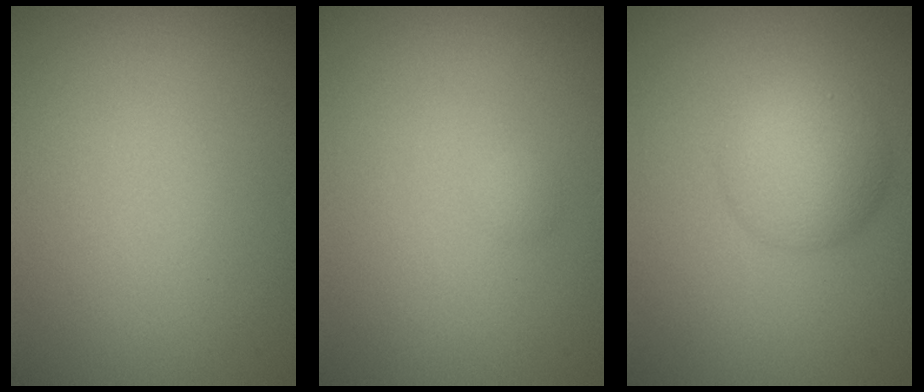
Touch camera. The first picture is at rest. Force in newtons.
{"total": 0.5, "press": 0.5, "slide": 0.0}
{"total": 4.7, "press": 4.7, "slide": 0.1}